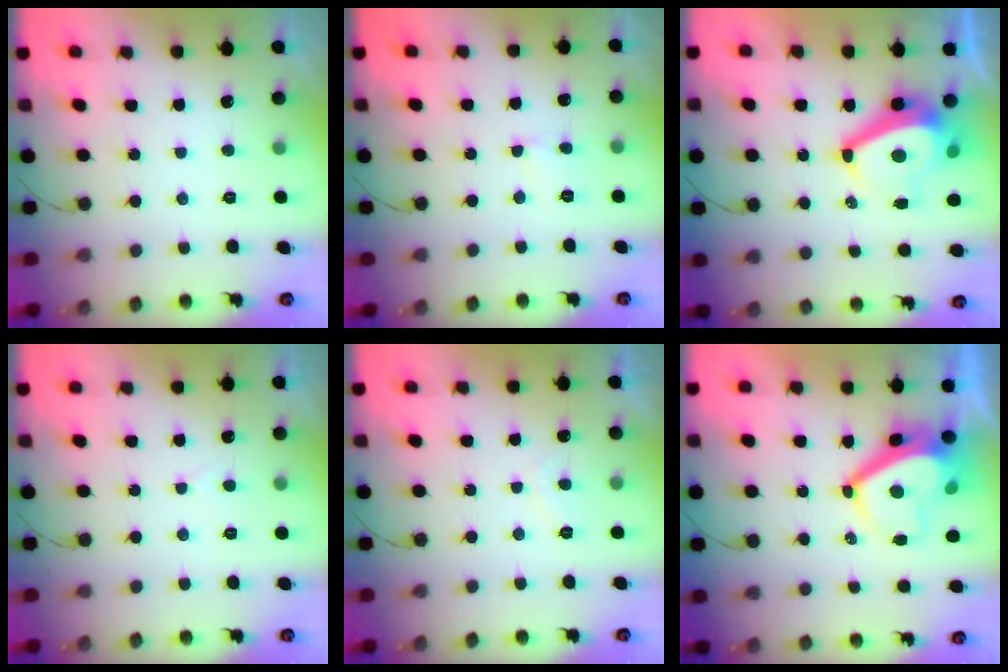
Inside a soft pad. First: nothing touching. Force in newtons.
{"total": 2.5, "press": 2.5, "slide": 0.2}
{"total": 9.9, "press": 9.3, "slide": 3.5}
{"total": 2.0, "press": 2.0, "slide": 0.2}
{"total": 1.4, "press": 1.3, "slide": 0.6}
{"total": 9.0, "press": 8.9, "slide": 1.0}